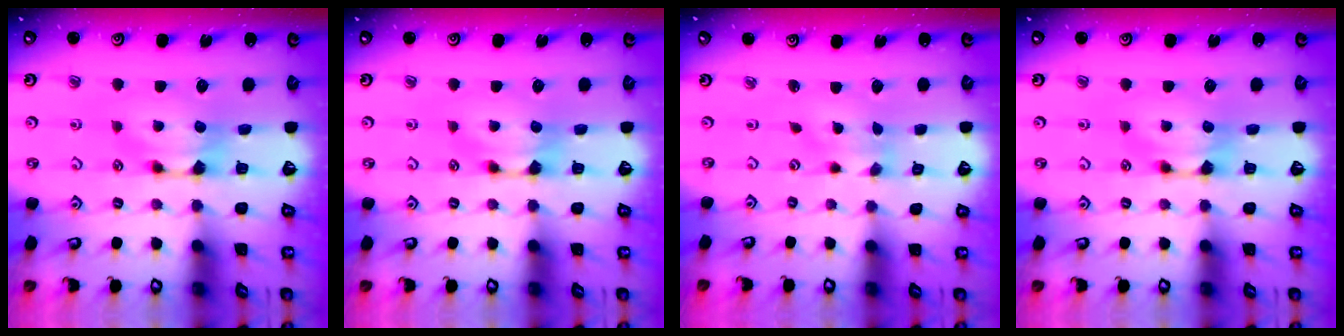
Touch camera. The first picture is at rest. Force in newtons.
{"total": 0.0}
{"total": 2.1, "press": 1.7, "slide": 1.2}
{"total": 0.0}